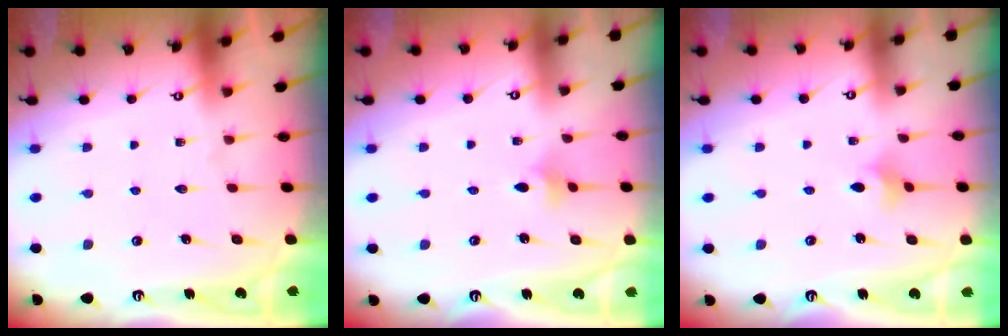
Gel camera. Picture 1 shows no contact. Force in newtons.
{"total": 2.3, "press": 2.2, "slide": 0.5}
{"total": 2.8, "press": 2.8, "slide": 0.6}